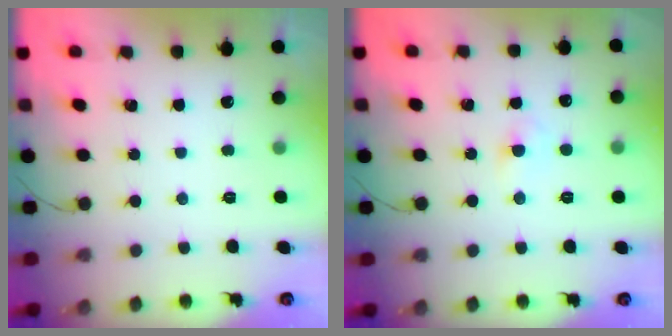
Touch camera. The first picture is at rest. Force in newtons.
{"total": 2.5, "press": 2.3, "slide": 1.0}